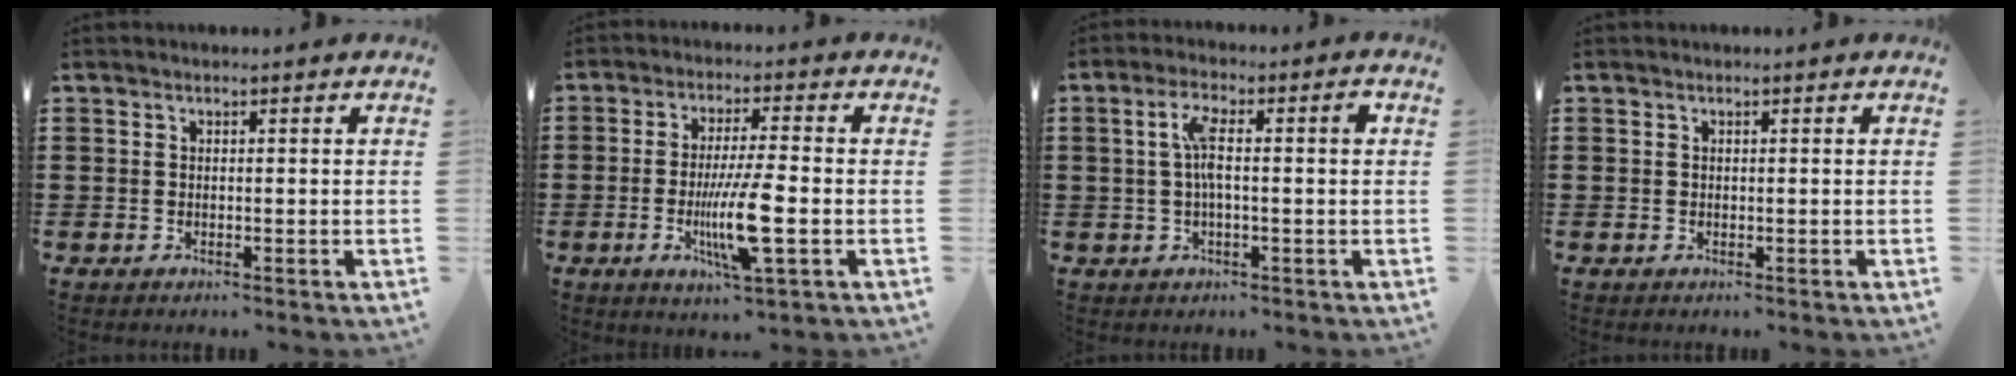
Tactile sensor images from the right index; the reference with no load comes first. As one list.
[{"total": 9.7, "force": [-2.3, 1.3, 9.4], "torque": [-0.180, -0.015, -0.043]}, {"total": 5.7, "force": [0.3, 1.1, 5.6], "torque": [-0.112, 0.006, -0.003]}, {"total": 0.0}]